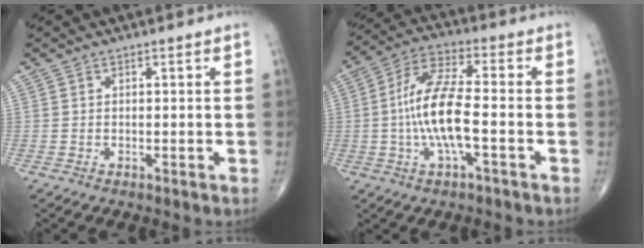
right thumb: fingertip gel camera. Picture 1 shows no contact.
{"total": 12.4, "force": [-2.0, 3.5, 11.7], "torque": [-0.248, 0.029, -0.043]}